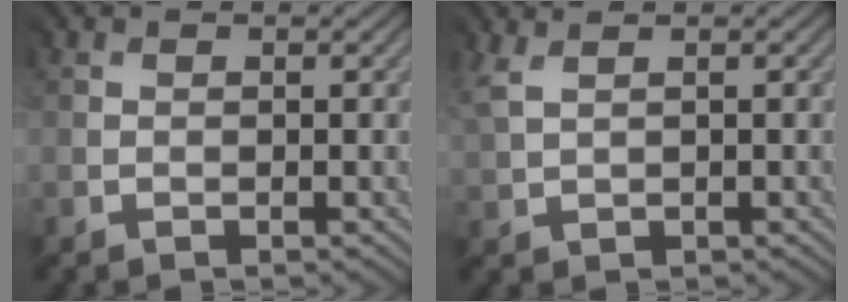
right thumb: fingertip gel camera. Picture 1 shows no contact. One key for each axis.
{"total": 2.8, "fx": 2.0, "fy": 1.2, "fz": 1.5, "tx": -0.049, "ty": 0.011, "tz": 0.047}